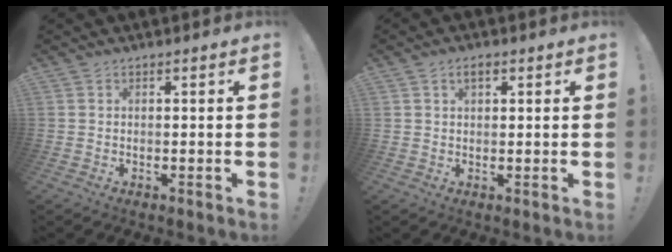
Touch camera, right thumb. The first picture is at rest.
{"total": 2.6, "force": [1.4, 1.4, 1.7], "torque": [-0.020, 0.000, 0.022]}